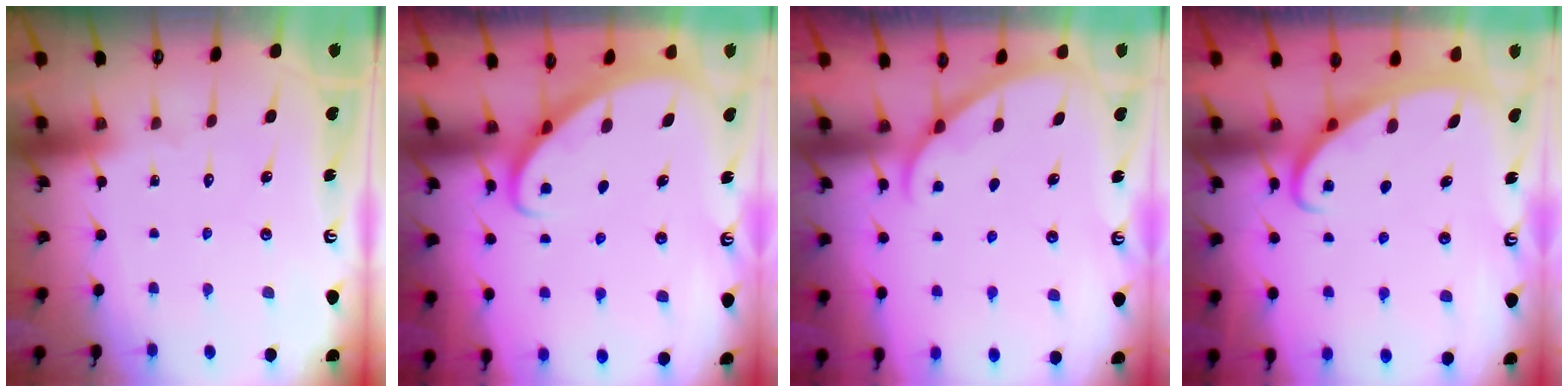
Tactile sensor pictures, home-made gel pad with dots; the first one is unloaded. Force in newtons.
{"total": 2.8, "press": 2.8, "slide": 0.1}
{"total": 2.0, "press": 2.0, "slide": 0.2}
{"total": 2.7, "press": 2.7, "slide": 0.4}